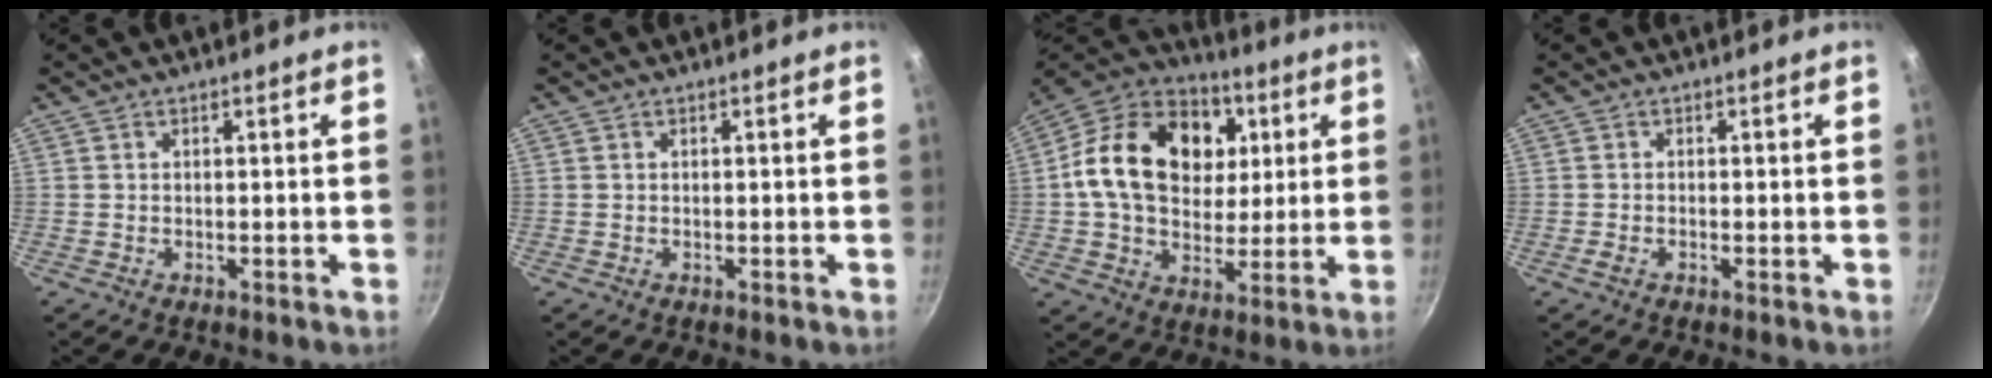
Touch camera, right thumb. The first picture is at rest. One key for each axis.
{"total": 0.0}
{"total": 22.8, "fx": 4.8, "fy": 16.9, "fz": 14.5, "tx": -0.224, "ty": 0.013, "tz": 0.071}
{"total": 0.6, "fx": -0.4, "fy": 0.1, "fz": 0.4, "tx": -0.010, "ty": 0.001, "tz": -0.011}